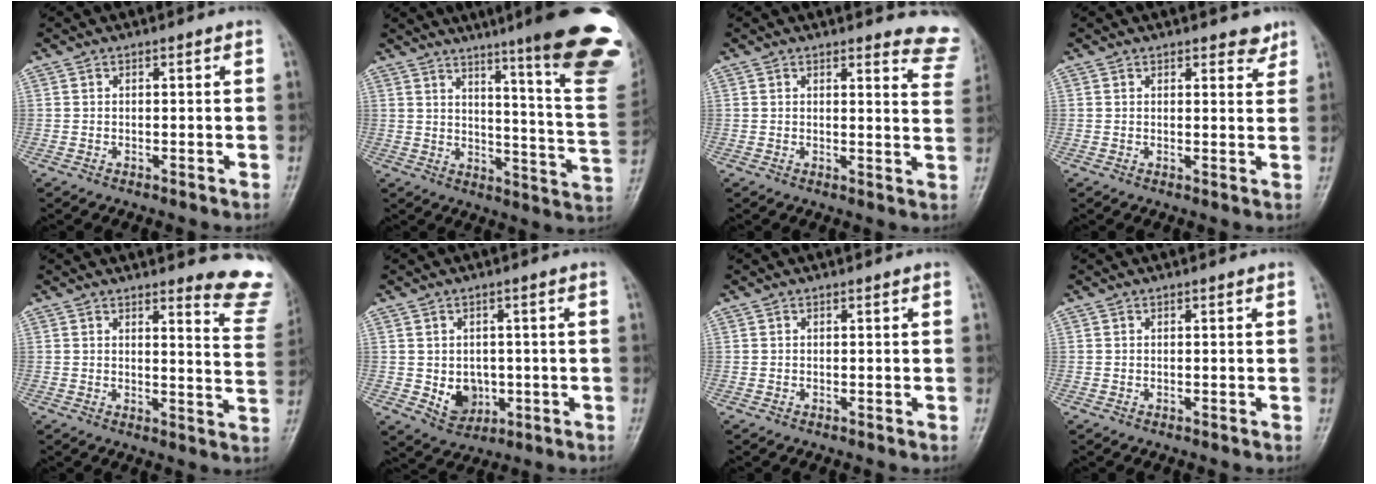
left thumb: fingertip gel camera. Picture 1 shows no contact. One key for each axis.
{"total": 26.6, "fx": 17.3, "fy": 2.6, "fz": 20.0, "tx": -0.206, "ty": -0.098, "tz": 0.222}
{"total": 8.8, "fx": 8.5, "fy": 1.9, "fz": 1.4, "tx": 0.030, "ty": -0.068, "tz": 0.060}
{"total": 3.0, "fx": 2.3, "fy": 1.3, "fz": 1.3, "tx": 0.003, "ty": -0.014, "tz": 0.028}
{"total": 9.9, "fx": 9.2, "fy": 1.5, "fz": 3.3, "tx": -0.008, "ty": -0.099, "tz": 0.081}
{"total": 6.1, "fx": -0.8, "fy": 4.9, "fz": 3.5, "tx": -0.029, "ty": -0.001, "tz": 0.001}
{"total": 0.0}
{"total": 0.0}